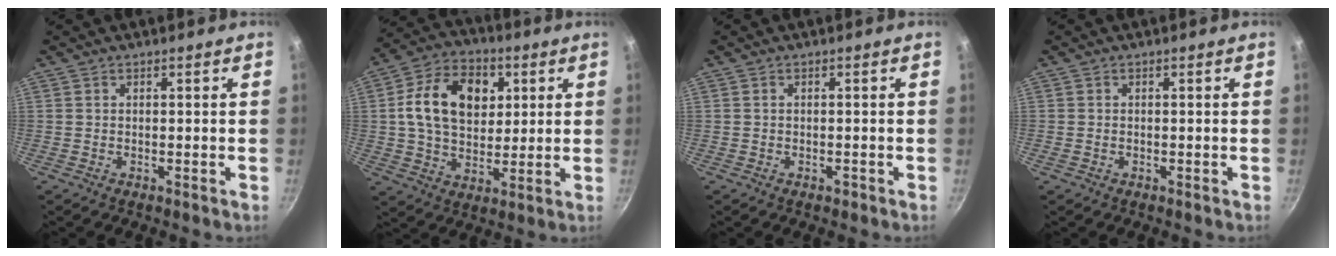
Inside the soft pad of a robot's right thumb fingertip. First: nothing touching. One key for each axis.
{"total": 16.2, "fx": 3.8, "fy": 11.5, "fz": 10.8, "tx": -0.155, "ty": 0.006, "tz": 0.055}
{"total": 0.6, "fx": -0.4, "fy": 0.4, "fz": 0.3, "tx": -0.005, "ty": 0.003, "tz": -0.003}
{"total": 0.6, "fx": -0.3, "fy": 0.5, "fz": 0.1, "tx": -0.002, "ty": 0.003, "tz": -0.005}